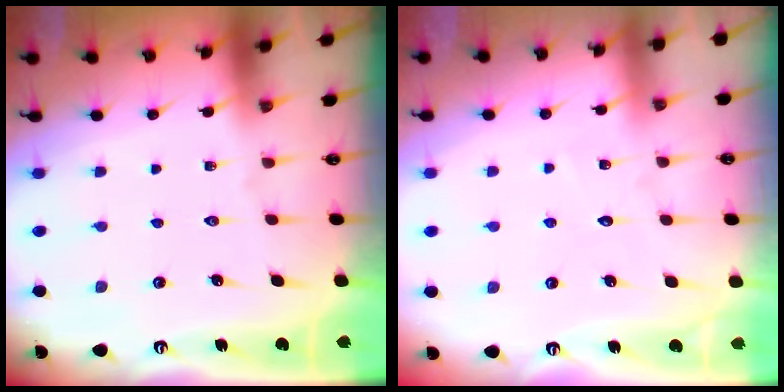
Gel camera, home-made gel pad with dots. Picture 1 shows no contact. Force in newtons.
{"total": 3.6, "press": 3.5, "slide": 0.3}